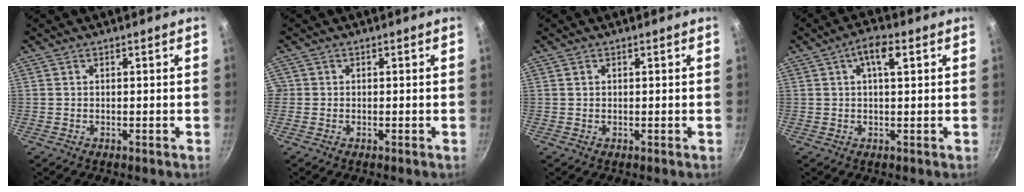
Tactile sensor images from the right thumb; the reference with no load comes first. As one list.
[{"total": 0.7, "force": [0.0, 0.6, 0.0], "torque": [0.006, 0.001, -0.004]}, {"total": 0.7, "force": [0.3, 0.6, 0.3], "torque": [-0.005, 0.002, 0.005]}, {"total": 5.0, "force": [1.7, 1.7, 4.5], "torque": [-0.075, 0.008, 0.026]}]